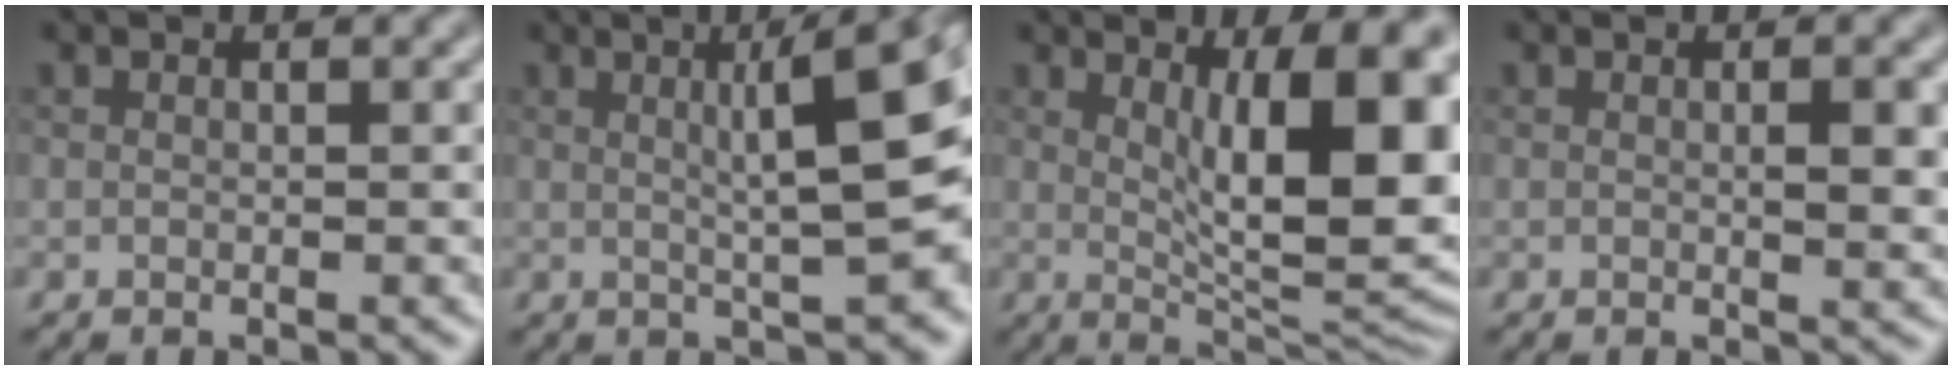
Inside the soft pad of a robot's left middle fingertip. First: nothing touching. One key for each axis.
{"total": 9.3, "fx": 1.7, "fy": 1.7, "fz": 9.0, "tx": -0.107, "ty": 0.021, "tz": 0.023}
{"total": 12.7, "fx": 2.1, "fy": 4.3, "fz": 11.8, "tx": -0.131, "ty": -0.003, "tz": 0.032}
{"total": 2.1, "fx": 0.2, "fy": 0.5, "fz": 2.1, "tx": -0.030, "ty": -0.003, "tz": 0.003}